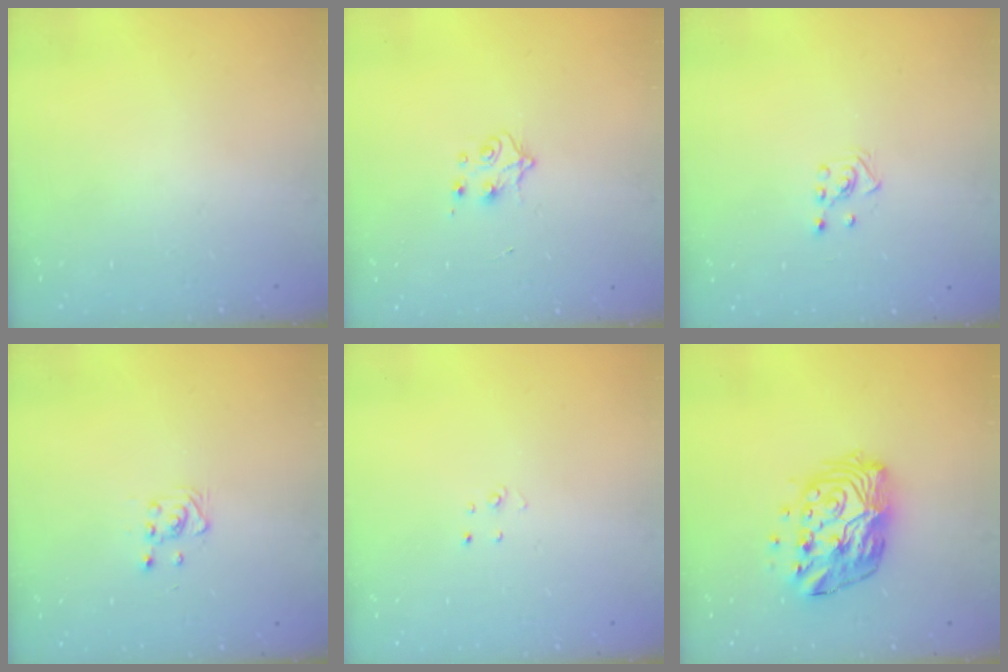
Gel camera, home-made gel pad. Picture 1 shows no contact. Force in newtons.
{"total": 4.1, "press": 4.0, "slide": 0.6}
{"total": 2.6, "press": 2.5, "slide": 0.6}
{"total": 3.7, "press": 3.6, "slide": 0.5}
{"total": 2.7, "press": 2.7, "slide": 0.3}
{"total": 14.2, "press": 14.2, "slide": 1.3}